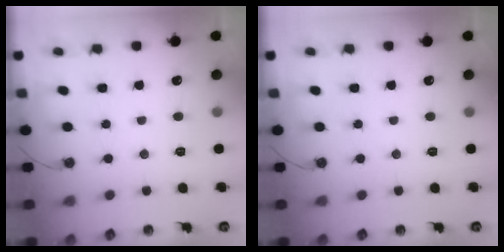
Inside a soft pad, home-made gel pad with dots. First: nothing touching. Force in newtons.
{"total": 0.0}